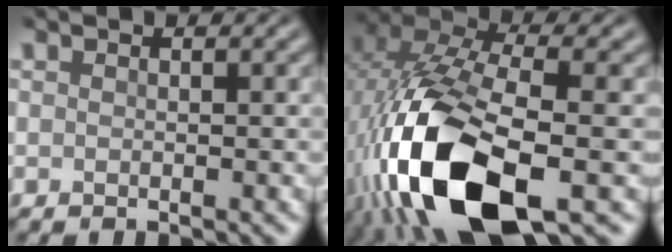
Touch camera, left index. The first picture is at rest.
{"total": 15.0, "force": [-5.3, 6.9, 12.1], "torque": [-0.265, -0.014, -0.095]}